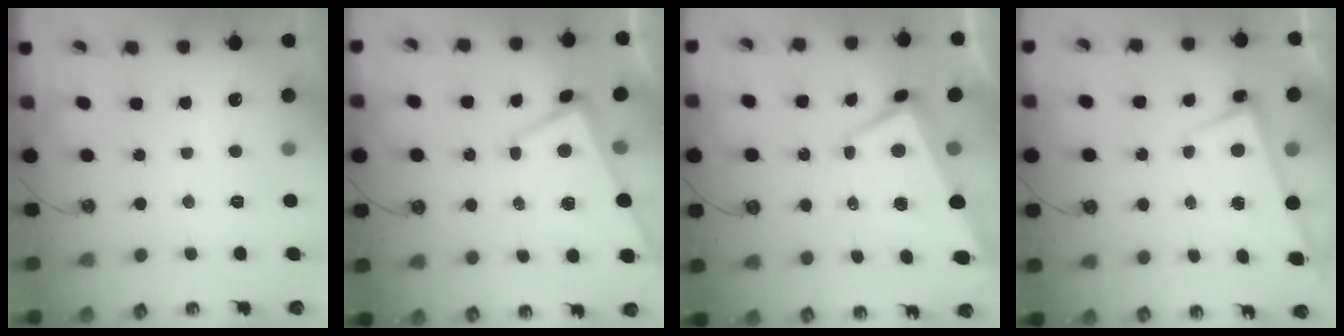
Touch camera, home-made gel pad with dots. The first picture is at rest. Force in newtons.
{"total": 2.2, "press": 2.1, "slide": 0.6}
{"total": 1.6, "press": 1.0, "slide": 1.3}
{"total": 2.7, "press": 2.7, "slide": 0.4}